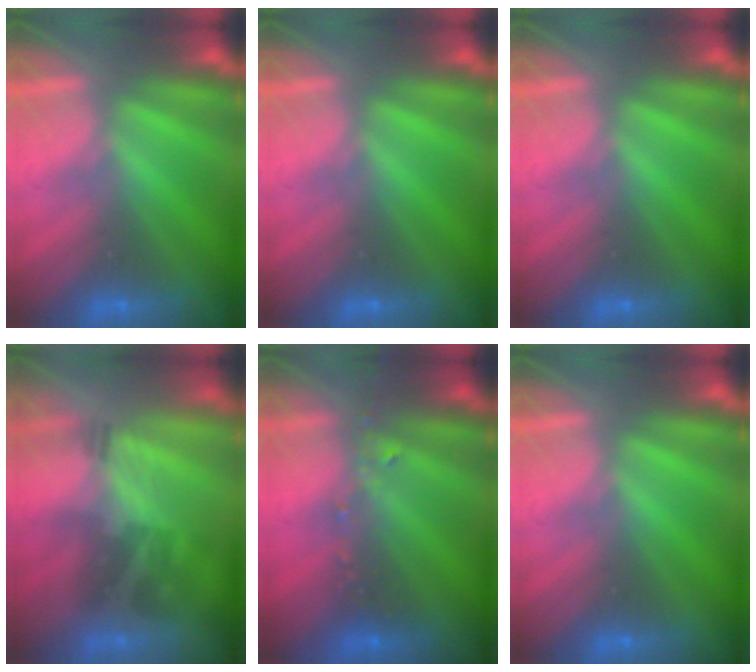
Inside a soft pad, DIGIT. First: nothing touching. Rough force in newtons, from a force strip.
{"total": 0.0}
{"total": 0.0}
{"total": 2.2}
{"total": 2.4}
{"total": 0.0}